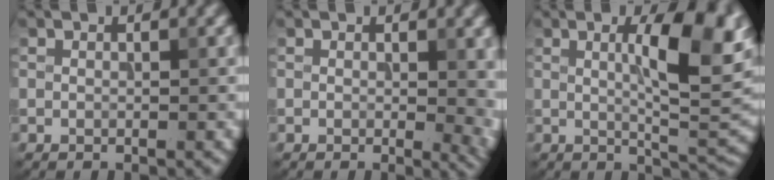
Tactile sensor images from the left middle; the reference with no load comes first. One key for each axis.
{"total": 3.9, "fx": 0.0, "fy": 1.5, "fz": 3.6, "tx": -0.032, "ty": -0.006, "tz": -0.001}
{"total": 9.2, "fx": 1.9, "fy": 2.3, "fz": 8.8, "tx": -0.117, "ty": 0.002, "tz": 0.032}